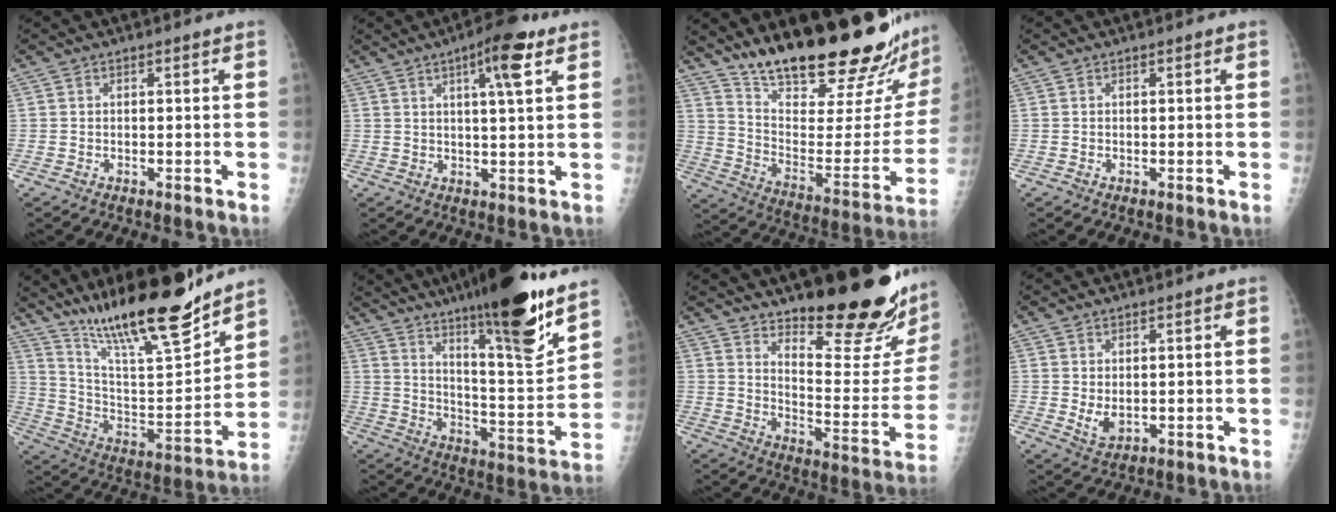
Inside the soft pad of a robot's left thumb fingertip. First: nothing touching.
{"total": 8.3, "force": [4.1, 1.7, 7.0], "torque": [-0.102, -0.011, 0.057]}
{"total": 29.8, "force": [23.8, 6.2, 16.8], "torque": [-0.230, -0.137, 0.352]}
{"total": 0.0}
{"total": 23.1, "force": [17.9, 4.4, 14.0], "torque": [-0.212, -0.085, 0.309]}
{"total": 23.9, "force": [16.4, 3.8, 16.9], "torque": [-0.240, -0.078, 0.263]}
{"total": 25.4, "force": [19.4, 6.1, 15.2], "torque": [-0.184, -0.143, 0.271]}
{"total": 3.6, "force": [0.7, 2.1, 2.8], "torque": [-0.045, -0.014, 0.021]}